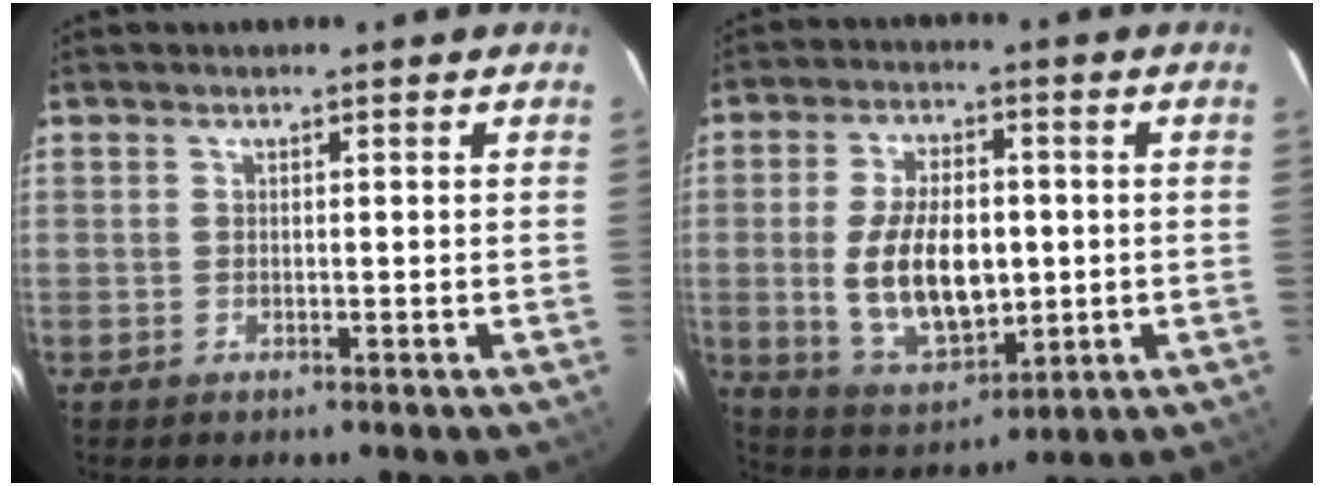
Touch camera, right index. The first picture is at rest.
{"total": 14.7, "force": [-0.5, 7.9, 12.4], "torque": [-0.242, -0.004, 0.009]}